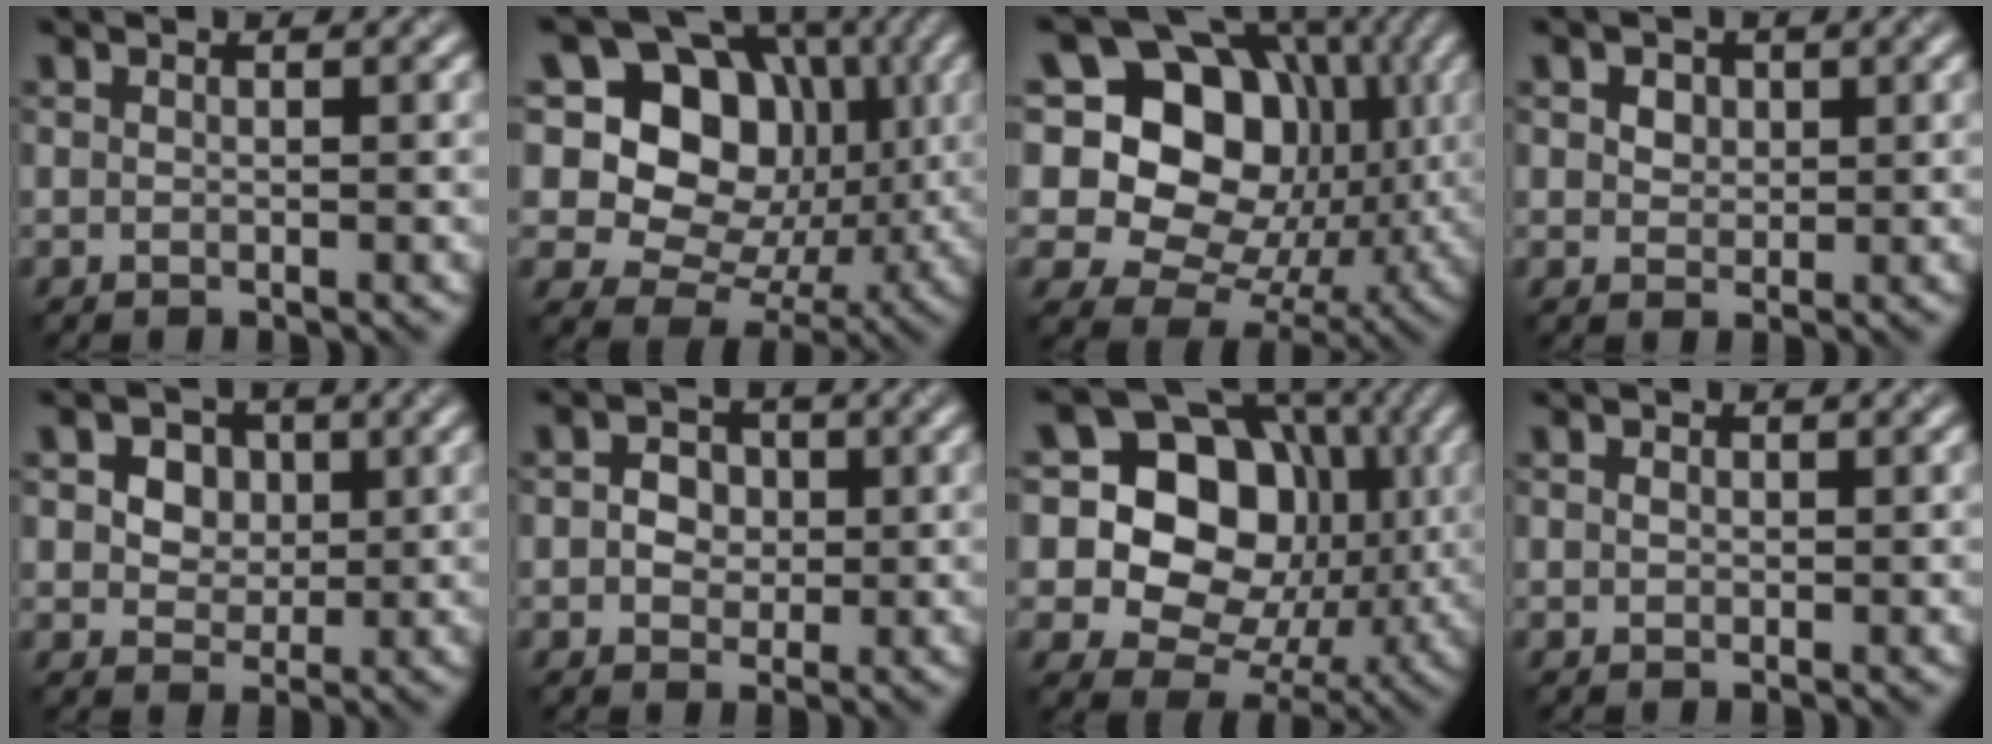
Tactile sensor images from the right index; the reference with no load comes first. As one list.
[{"total": 16.2, "force": [4.9, 12.8, 8.6], "torque": [-0.179, 0.065, 0.080]}, {"total": 19.6, "force": [5.8, 15.5, 10.5], "torque": [-0.221, 0.062, 0.087]}, {"total": 2.3, "force": [1.0, 1.7, 1.1], "torque": [-0.020, 0.011, 0.010]}, {"total": 5.6, "force": [2.2, 4.3, 2.8], "torque": [-0.049, 0.015, 0.025]}, {"total": 2.4, "force": [-0.1, 2.1, 1.1], "torque": [-0.011, 0.003, -0.010]}, {"total": 17.7, "force": [4.0, 14.7, 9.1], "torque": [-0.197, 0.050, 0.065]}, {"total": 0.5, "force": [0.1, 0.4, 0.3], "torque": [-0.003, -0.002, -0.001]}]